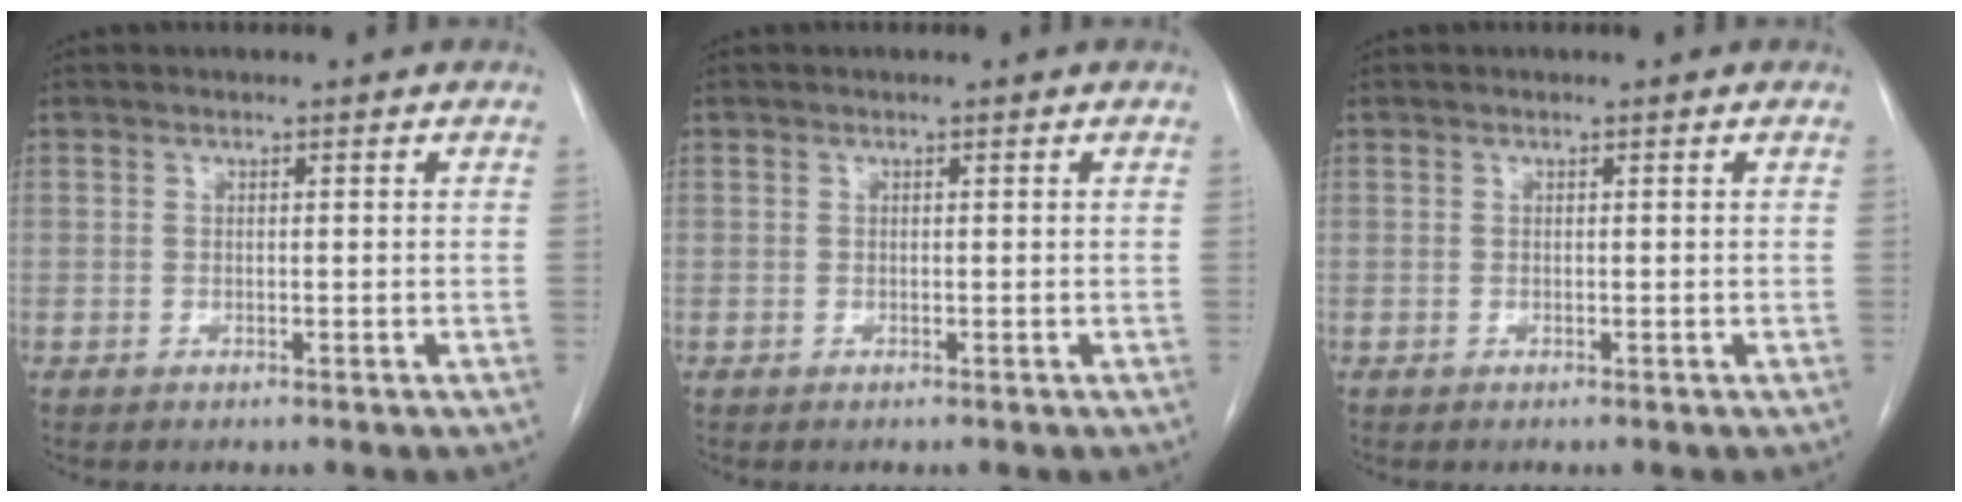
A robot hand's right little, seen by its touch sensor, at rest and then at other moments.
{"total": 0.0}
{"total": 0.0}